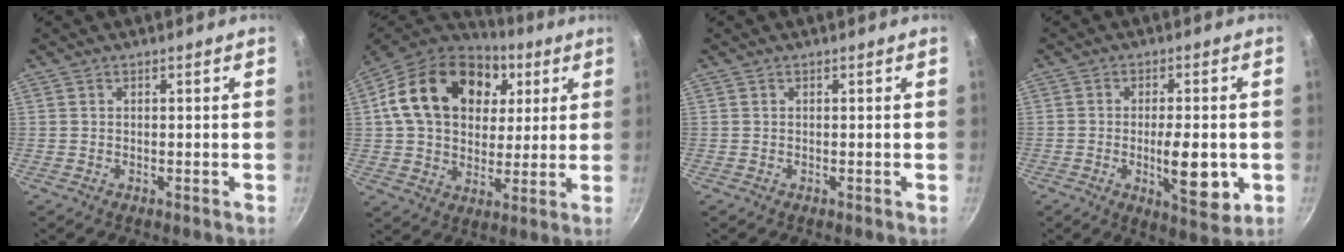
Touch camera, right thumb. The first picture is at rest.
{"total": 23.3, "force": [6.8, 16.8, 14.7], "torque": [-0.236, 0.009, 0.106]}
{"total": 0.0}
{"total": 10.0, "force": [-2.0, 3.8, 9.1], "torque": [-0.122, -0.006, -0.023]}